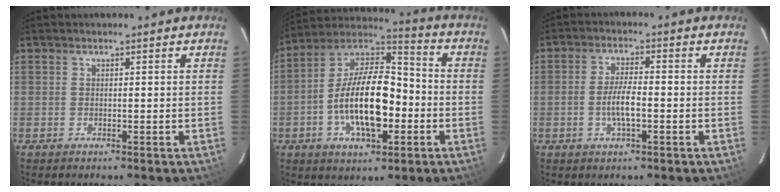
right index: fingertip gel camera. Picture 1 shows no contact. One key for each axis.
{"total": 17.5, "fx": -4.2, "fy": 8.1, "fz": 15.0, "tx": -0.278, "ty": 0.013, "tz": -0.077}
{"total": 5.2, "fx": -1.4, "fy": 1.3, "fz": 4.8, "tx": -0.097, "ty": 0.003, "tz": -0.026}